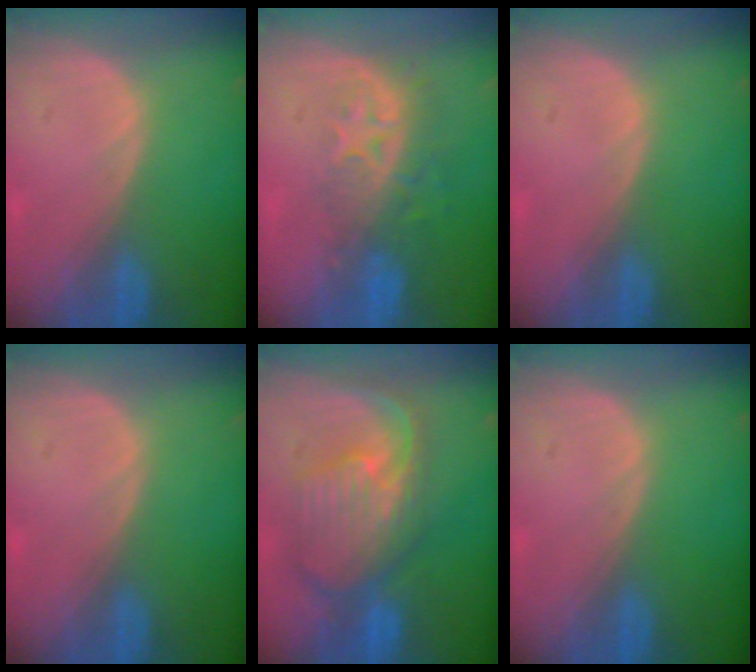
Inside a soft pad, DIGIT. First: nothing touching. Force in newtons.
{"total": 8.5, "press": 7.0, "slide": 4.8}
{"total": 0.0}
{"total": 0.0}
{"total": 10.7, "press": 9.5, "slide": 4.9}
{"total": 0.0}